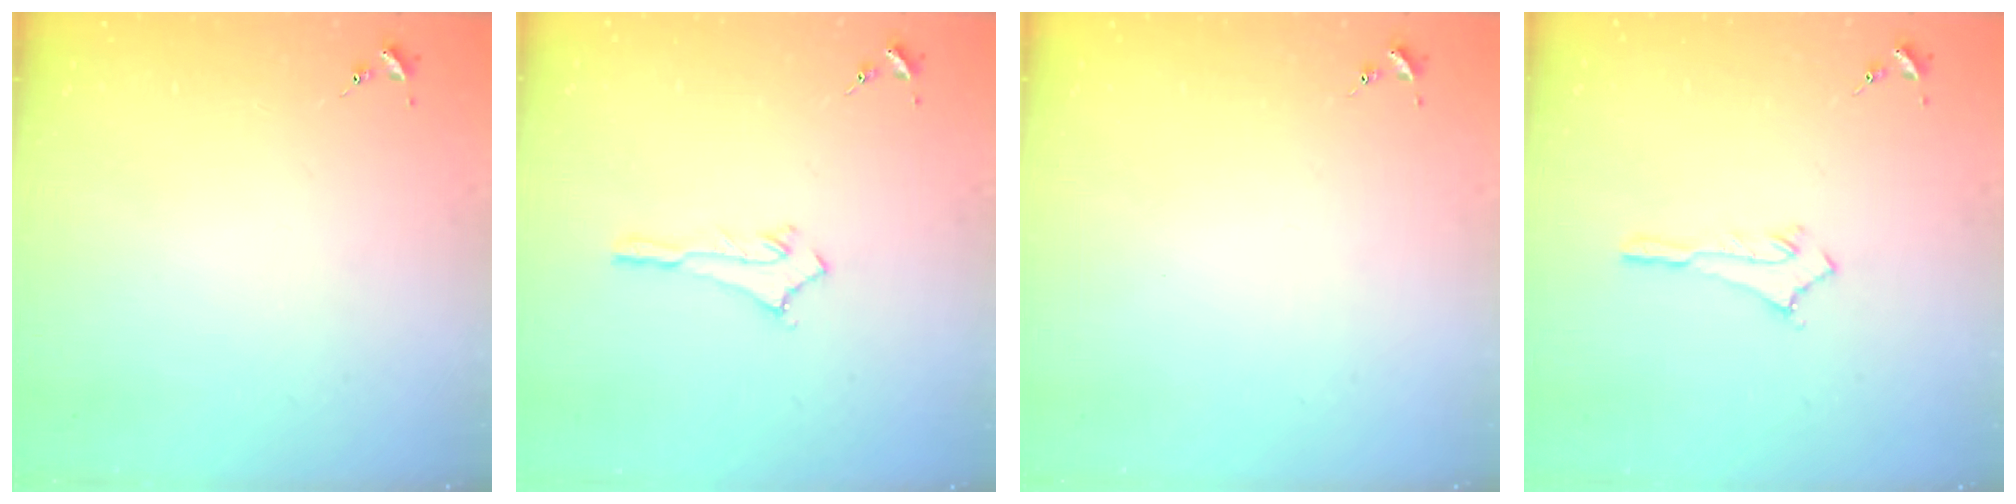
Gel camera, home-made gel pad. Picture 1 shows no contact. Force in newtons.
{"total": 2.9, "press": 2.9, "slide": 0.3}
{"total": 0.0}
{"total": 2.9, "press": 2.9, "slide": 0.2}